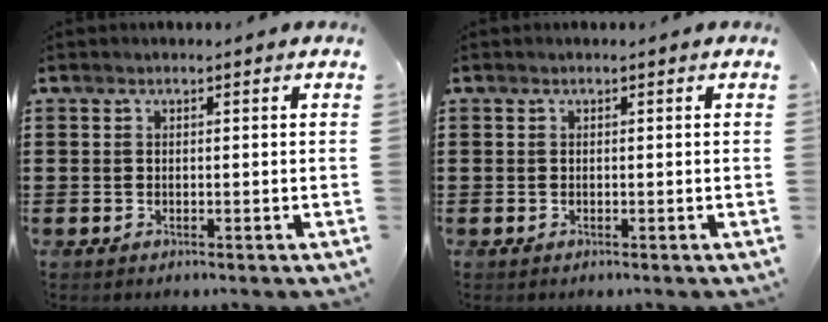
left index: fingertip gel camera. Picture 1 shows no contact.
{"total": 0.0}